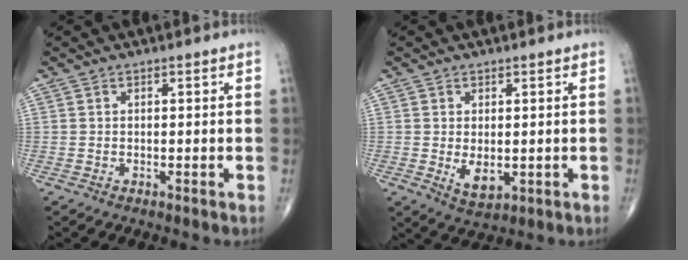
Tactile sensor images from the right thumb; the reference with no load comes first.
{"total": 4.4, "force": [-0.4, 2.5, 3.6], "torque": [-0.052, -0.011, 0.004]}